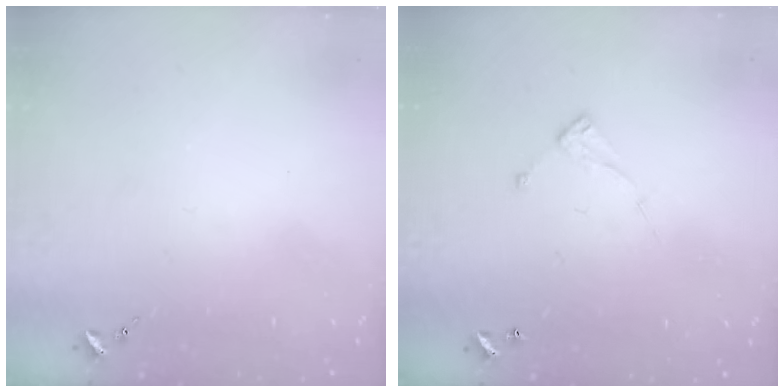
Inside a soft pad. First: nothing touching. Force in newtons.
{"total": 6.6, "press": 6.6, "slide": 0.1}